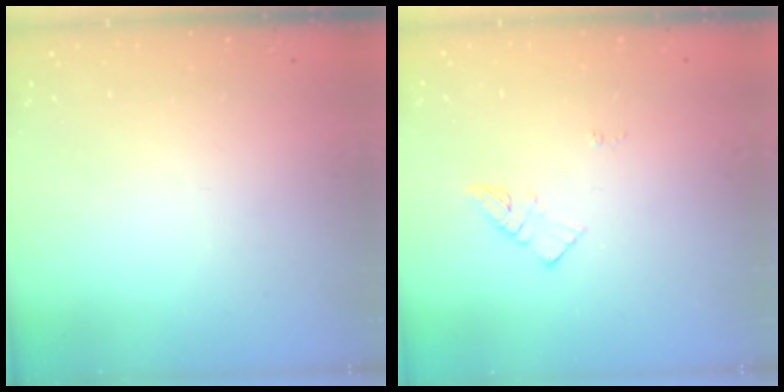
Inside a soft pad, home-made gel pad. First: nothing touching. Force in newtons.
{"total": 3.9, "press": 3.9, "slide": 0.3}